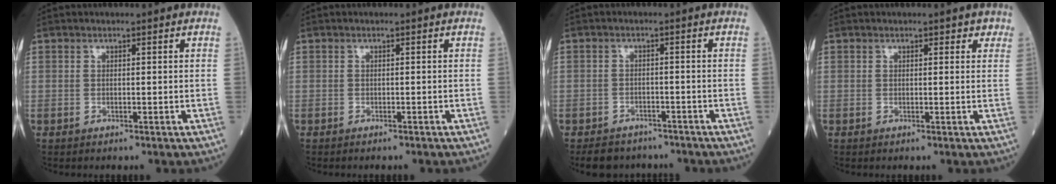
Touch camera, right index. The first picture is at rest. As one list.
[{"total": 1.2, "force": [-1.1, 0.1, 0.5], "torque": [-0.006, -0.002, -0.013]}, {"total": 6.0, "force": [-5.1, 3.1, 0.8], "torque": [0.000, 0.007, -0.074]}, {"total": 1.4, "force": [0.9, 1.0, 0.4], "torque": [0.008, -0.003, 0.005]}]